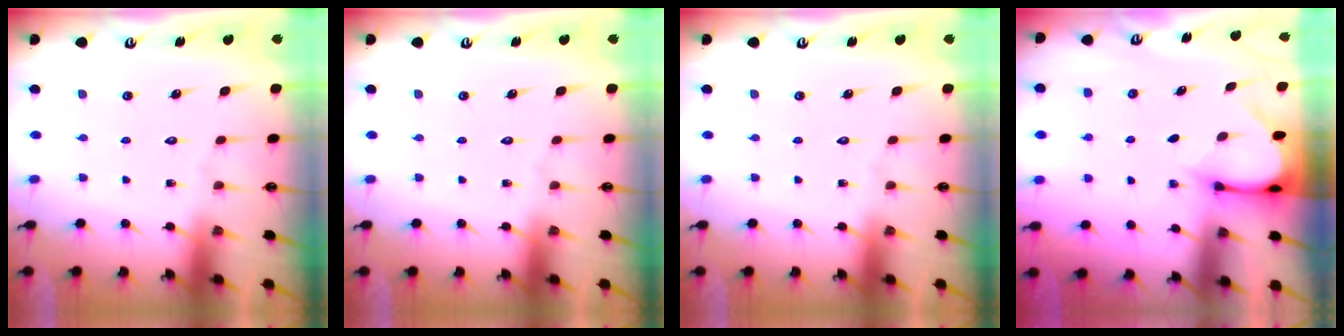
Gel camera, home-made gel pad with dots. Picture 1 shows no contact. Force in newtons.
{"total": 0.0}
{"total": 0.0}
{"total": 2.9, "press": 2.9, "slide": 0.2}